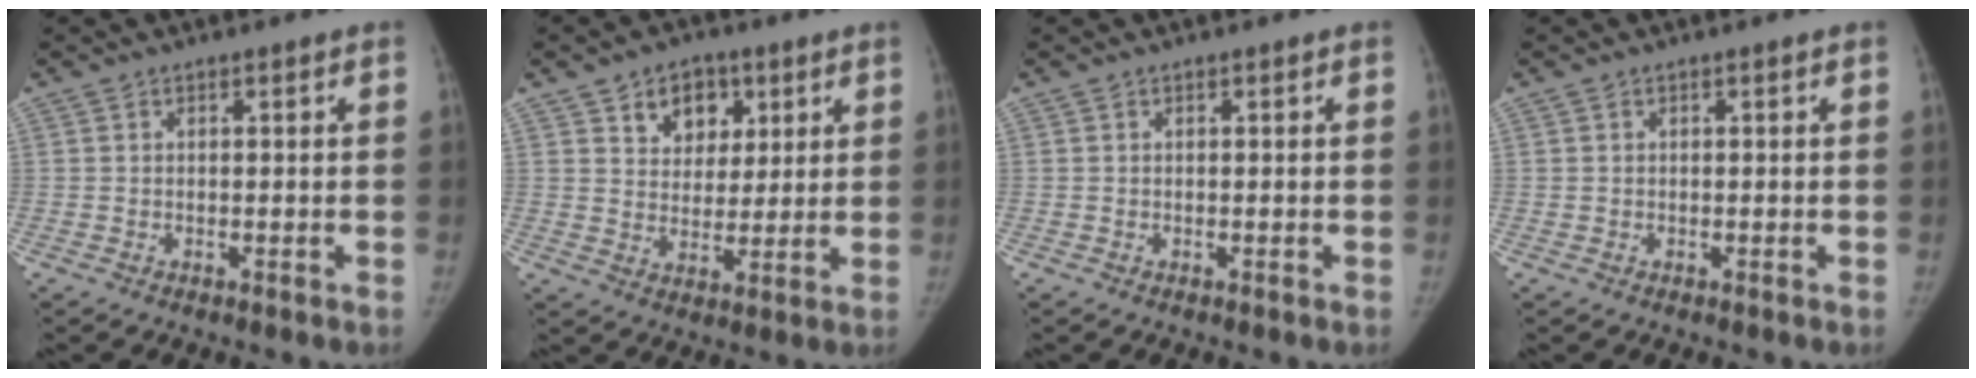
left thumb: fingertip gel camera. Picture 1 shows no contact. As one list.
[{"total": 8.6, "force": [4.3, 6.3, 3.9], "torque": [-0.021, -0.018, 0.068]}, {"total": 0.0}, {"total": 0.0}]